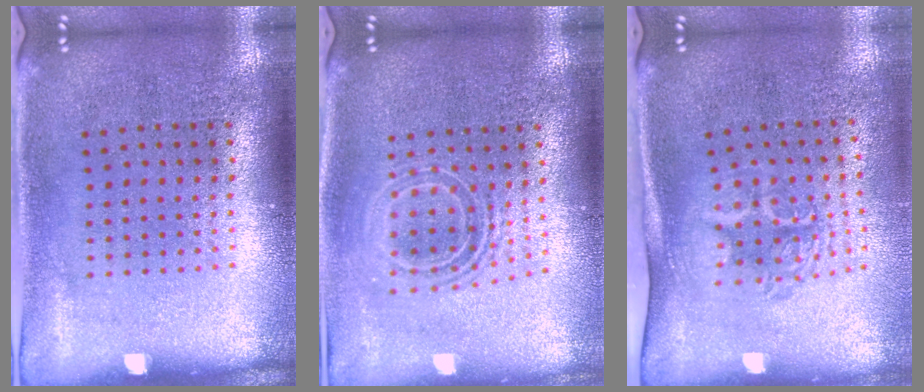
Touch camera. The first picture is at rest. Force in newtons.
{"total": 1.6, "press": 1.3, "slide": 1.0}
{"total": 1.7, "press": 1.3, "slide": 1.2}